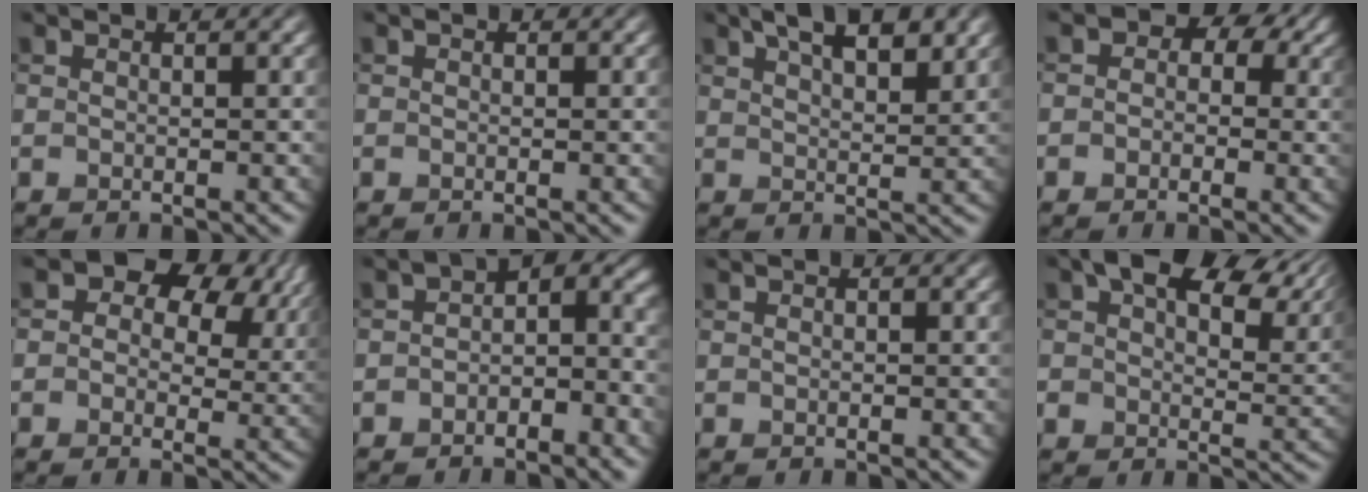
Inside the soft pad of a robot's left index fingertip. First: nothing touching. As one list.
[{"total": 0.0}, {"total": 6.1, "force": [3.9, 2.1, 4.2], "torque": [-0.058, 0.016, 0.055]}, {"total": 4.9, "force": [1.1, 3.8, 2.9], "torque": [0.006, 0.018, -0.030]}, {"total": 10.6, "force": [4.2, 7.1, 6.7], "torque": [-0.085, 0.027, 0.050]}, {"total": 6.0, "force": [-1.1, 3.5, 4.8], "torque": [-0.042, 0.019, -0.034]}, {"total": 0.0}, {"total": 10.6, "force": [5.8, 5.8, 6.6], "torque": [-0.101, 0.005, 0.099]}]